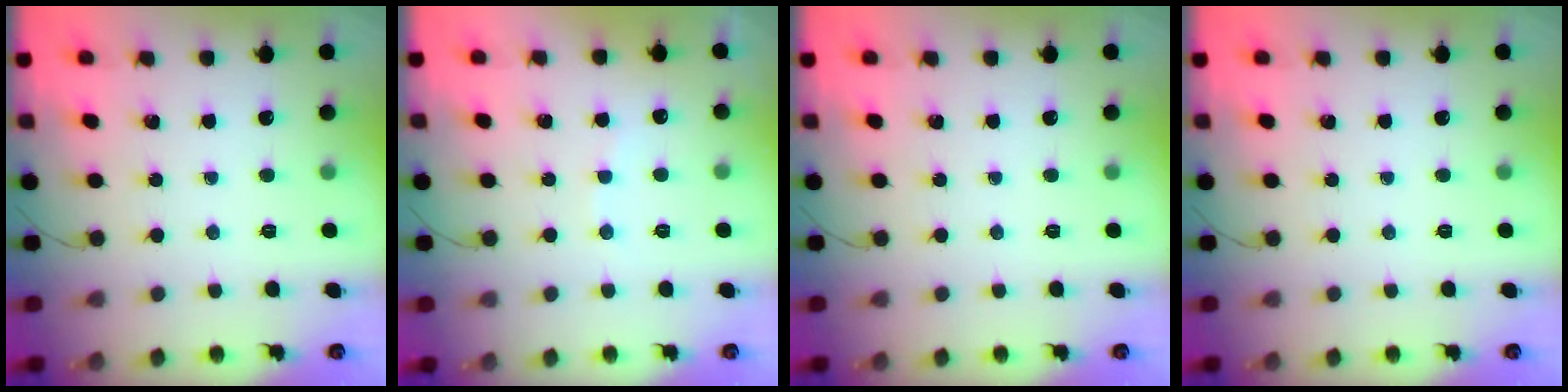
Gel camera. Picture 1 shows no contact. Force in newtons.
{"total": 5.7, "press": 5.7, "slide": 0.9}
{"total": 0.0}
{"total": 0.0}